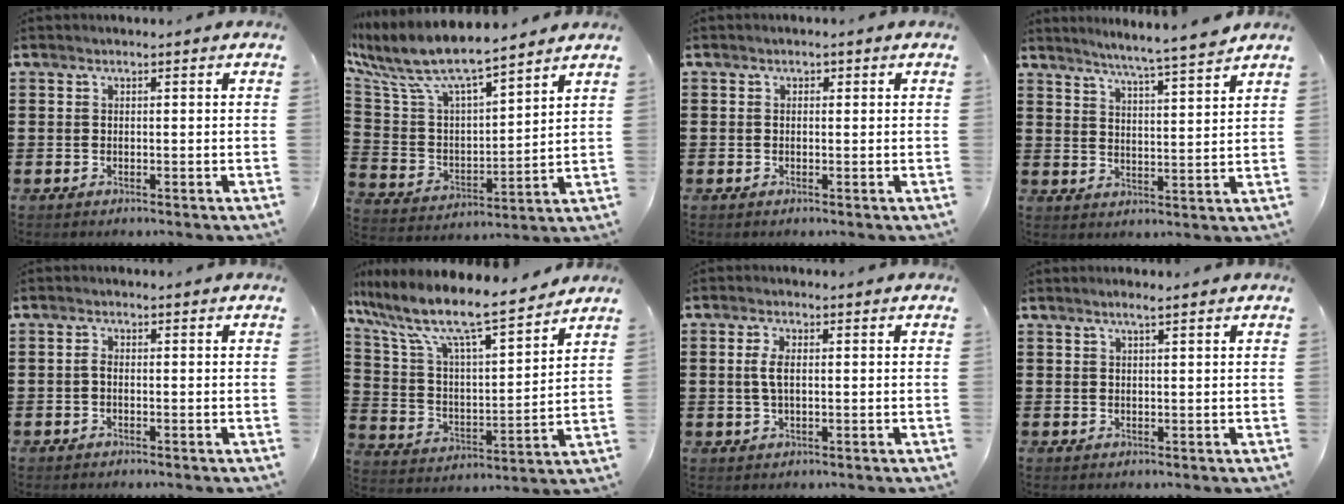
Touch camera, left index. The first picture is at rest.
{"total": 8.5, "force": [7.3, 1.8, 4.0], "torque": [-0.113, -0.045, 0.122]}
{"total": 0.8, "force": [-0.1, 0.7, 0.2], "torque": [-0.006, 0.003, -0.002]}
{"total": 4.9, "force": [4.5, -1.3, 1.6], "torque": [-0.048, -0.031, 0.075]}
{"total": 1.0, "force": [-0.4, 0.4, 0.9], "torque": [-0.019, -0.001, -0.007]}
{"total": 9.5, "force": [7.8, 1.5, 5.2], "torque": [-0.136, -0.054, 0.128]}
{"total": 3.4, "force": [0.4, 1.4, 3.1], "torque": [-0.078, -0.001, 0.001]}
{"total": 1.5, "force": [1.1, -0.1, 1.0], "torque": [-0.020, 0.000, 0.020]}